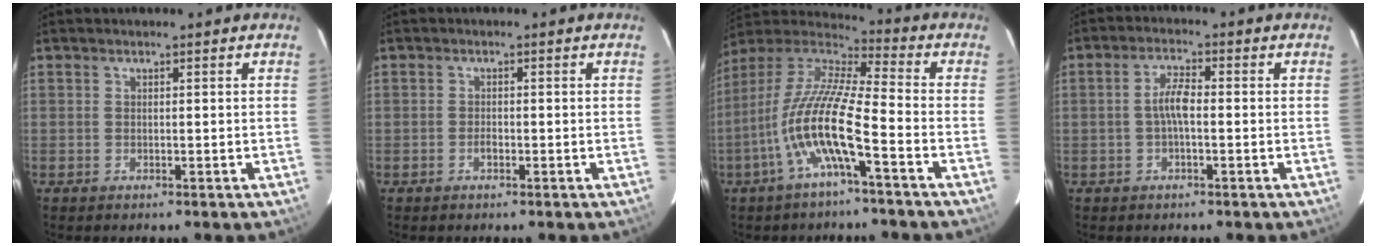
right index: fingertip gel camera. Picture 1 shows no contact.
{"total": 1.1, "force": [-0.5, 0.6, 0.7], "torque": [-0.013, 0.003, -0.010]}
{"total": 14.3, "force": [-5.5, 1.9, 13.0], "torque": [-0.246, -0.008, -0.111]}
{"total": 4.5, "force": [-0.4, 1.2, 4.3], "torque": [-0.086, 0.009, -0.007]}